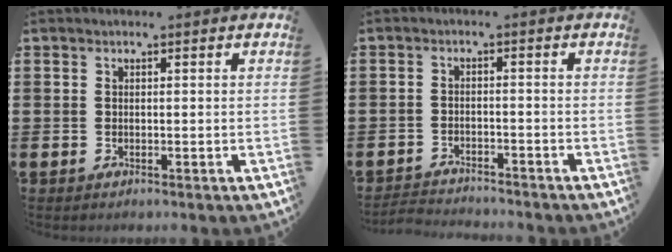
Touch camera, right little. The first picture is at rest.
{"total": 2.3, "force": [-2.3, 0.0, -0.2], "torque": [-0.003, 0.001, -0.050]}